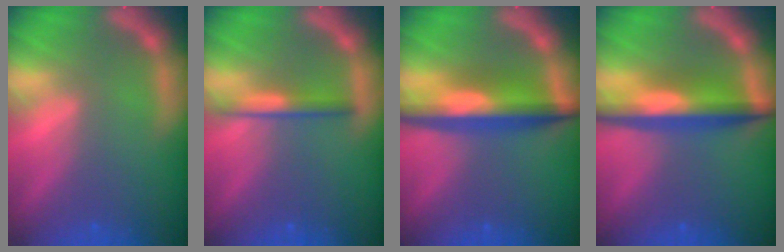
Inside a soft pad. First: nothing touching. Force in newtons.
{"total": 2.4}
{"total": 7.1}
{"total": 6.6}